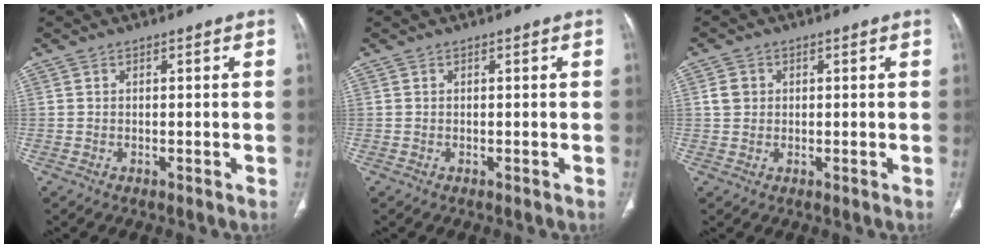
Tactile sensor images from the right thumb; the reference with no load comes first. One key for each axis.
{"total": 0.0}
{"total": 2.7, "fx": 0.5, "fy": 2.4, "fz": 1.1, "tx": -0.010, "ty": 0.004, "tz": 0.011}